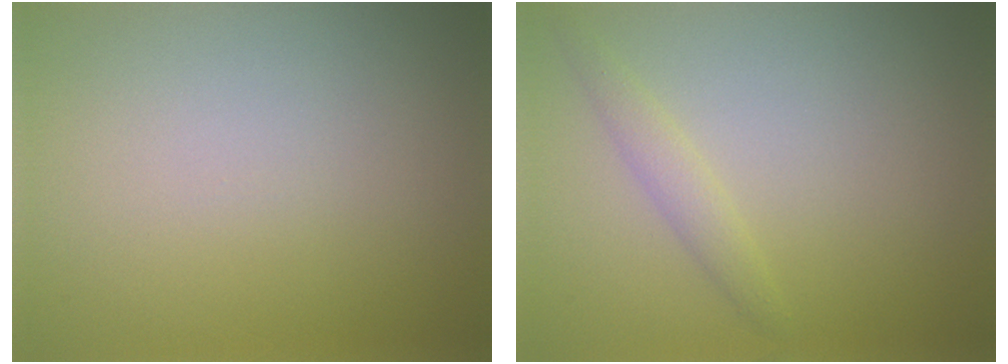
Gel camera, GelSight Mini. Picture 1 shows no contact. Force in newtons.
{"total": 1.4, "press": 1.4, "slide": 0.1}